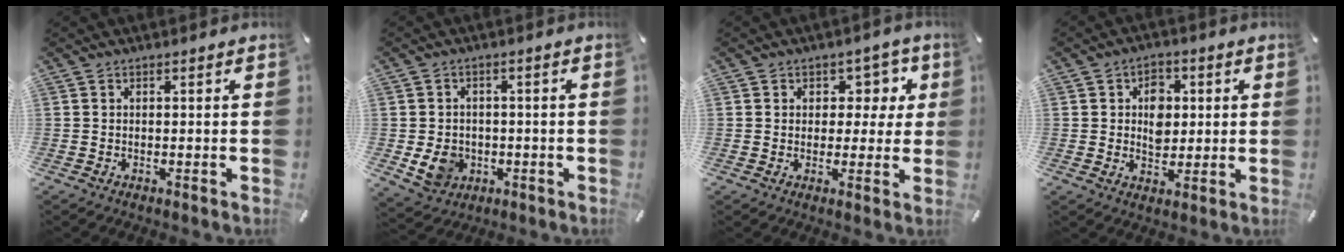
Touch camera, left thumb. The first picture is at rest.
{"total": 7.2, "force": [-1.3, 6.5, 2.9], "torque": [-0.064, 0.007, -0.023]}
{"total": 7.0, "force": [2.0, 6.2, 2.7], "torque": [-0.024, -0.011, 0.031]}
{"total": 7.0, "force": [1.0, 5.8, 3.8], "torque": [-0.042, -0.001, 0.011]}